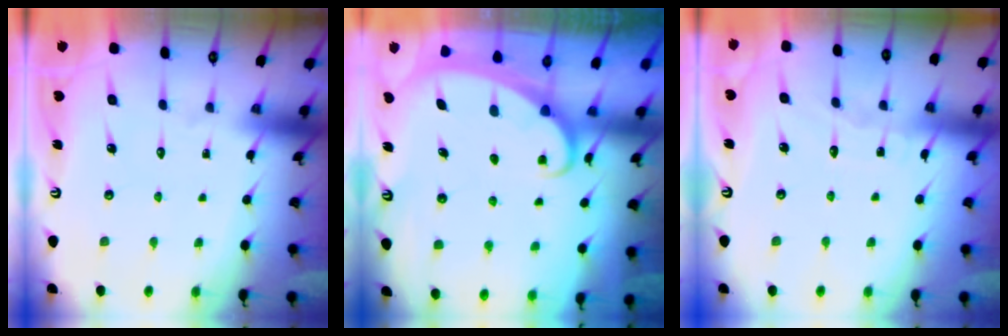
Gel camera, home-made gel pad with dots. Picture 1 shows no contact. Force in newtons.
{"total": 1.9, "press": 1.9, "slide": 0.1}
{"total": 4.7, "press": 4.7, "slide": 0.4}